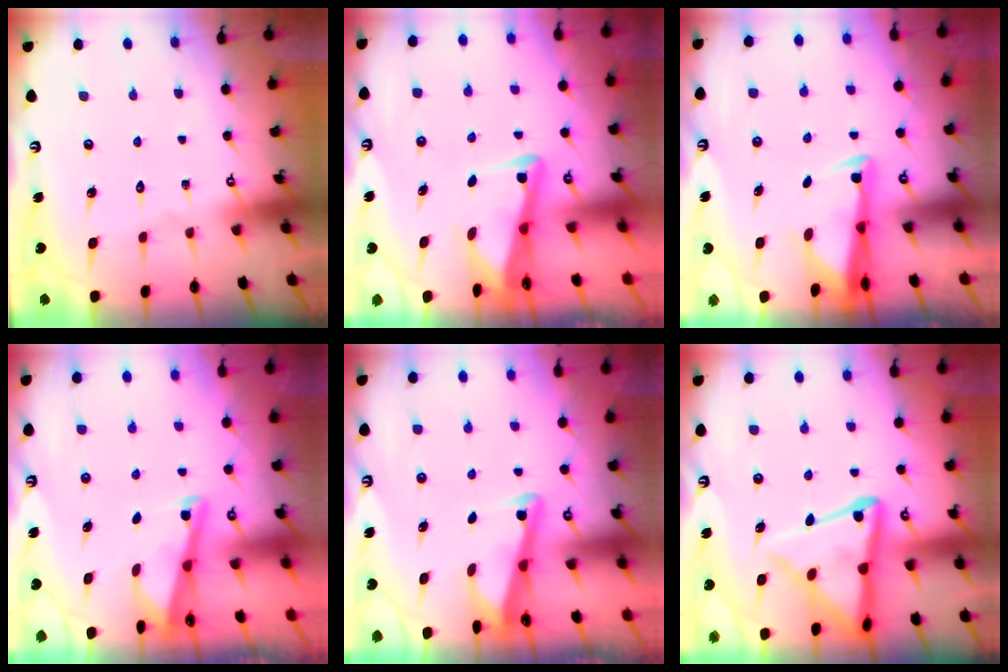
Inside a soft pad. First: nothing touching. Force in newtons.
{"total": 4.6, "press": 4.5, "slide": 0.8}
{"total": 2.8, "press": 2.6, "slide": 0.9}
{"total": 3.0, "press": 3.0, "slide": 0.3}
{"total": 3.4, "press": 3.4, "slide": 0.4}
{"total": 13.3, "press": 13.2, "slide": 1.4}